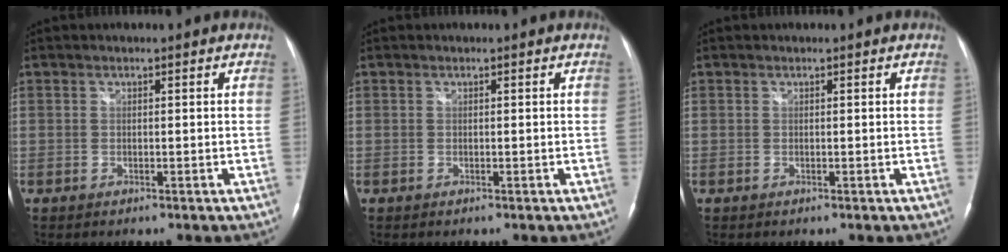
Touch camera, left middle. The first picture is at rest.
{"total": 0.0}
{"total": 0.0}